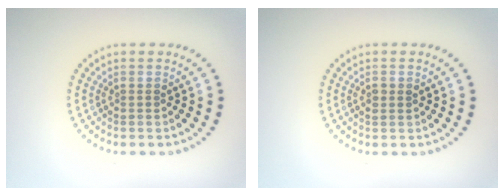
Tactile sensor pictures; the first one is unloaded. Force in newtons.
{"total": 1.1, "press": 1.1, "slide": 0.2}